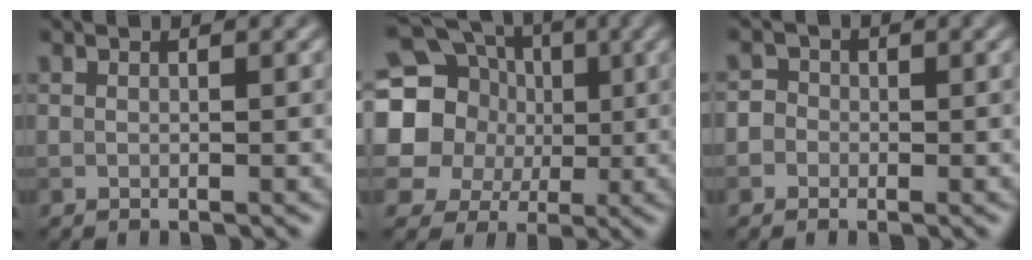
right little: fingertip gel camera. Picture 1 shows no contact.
{"total": 16.0, "force": [3.0, 14.3, 6.3], "torque": [-0.153, 0.029, 0.015]}
{"total": 2.5, "force": [-0.2, 2.4, 0.8], "torque": [0.011, 0.016, -0.034]}